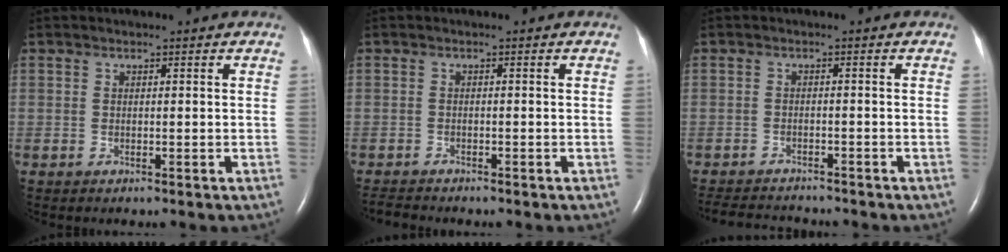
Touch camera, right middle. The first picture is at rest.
{"total": 2.5, "force": [-2.4, 0.2, 0.6], "torque": [-0.014, -0.010, -0.036]}
{"total": 7.8, "force": [-7.3, 1.4, 2.2], "torque": [-0.038, -0.007, -0.107]}